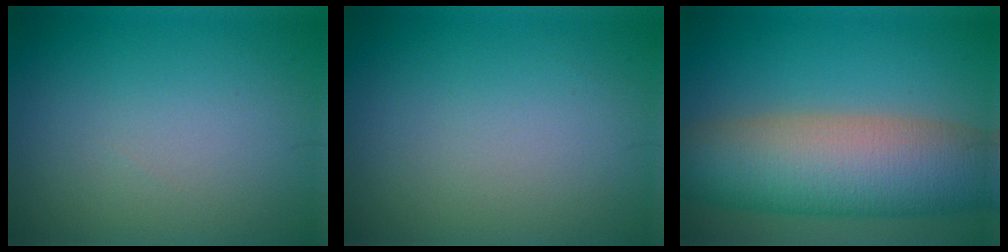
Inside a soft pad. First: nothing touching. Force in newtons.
{"total": 0.0}
{"total": 11.3, "press": 11.3, "slide": 0.4}